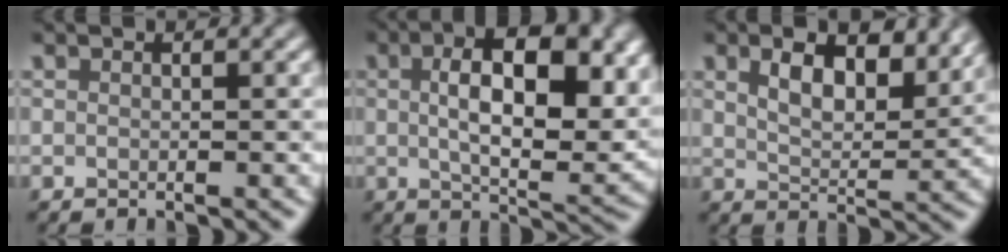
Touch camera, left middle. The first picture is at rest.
{"total": 10.7, "force": [2.2, 4.7, 9.4], "torque": [-0.136, -0.001, 0.036]}
{"total": 6.0, "force": [3.2, 2.8, 4.1], "torque": [-0.076, -0.003, 0.047]}